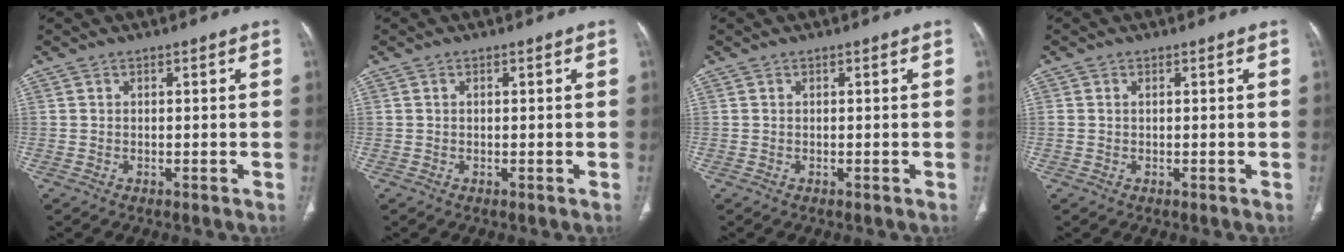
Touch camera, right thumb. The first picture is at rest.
{"total": 0.0}
{"total": 0.0}
{"total": 0.7, "force": [0.1, 0.5, 0.5], "torque": [-0.015, 0.004, 0.006]}